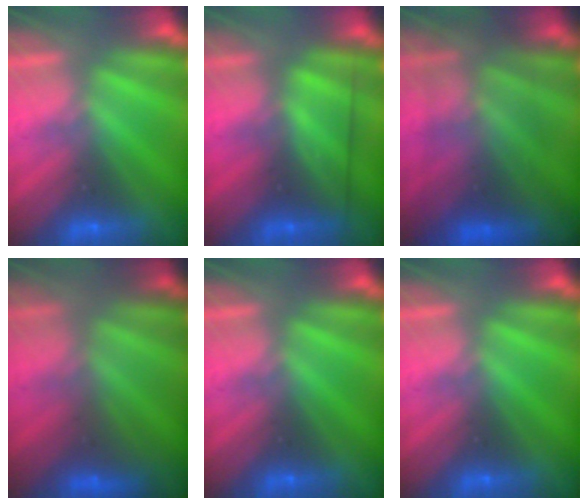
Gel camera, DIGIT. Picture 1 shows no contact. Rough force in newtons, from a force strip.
{"total": 2.6}
{"total": 5.5}
{"total": 3.0}
{"total": 0.0}
{"total": 0.0}